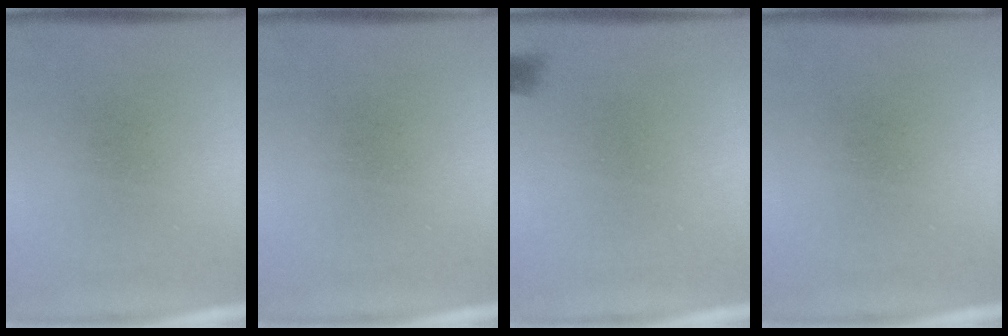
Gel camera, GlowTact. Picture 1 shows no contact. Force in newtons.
{"total": 0.0}
{"total": 1.1}
{"total": 0.0}